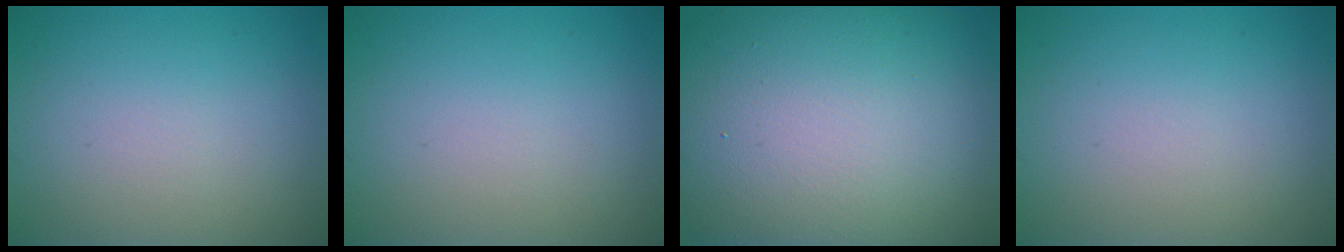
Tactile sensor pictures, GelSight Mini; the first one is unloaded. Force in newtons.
{"total": 0.0}
{"total": 19.2, "press": 19.1, "slide": 1.3}
{"total": 0.0}